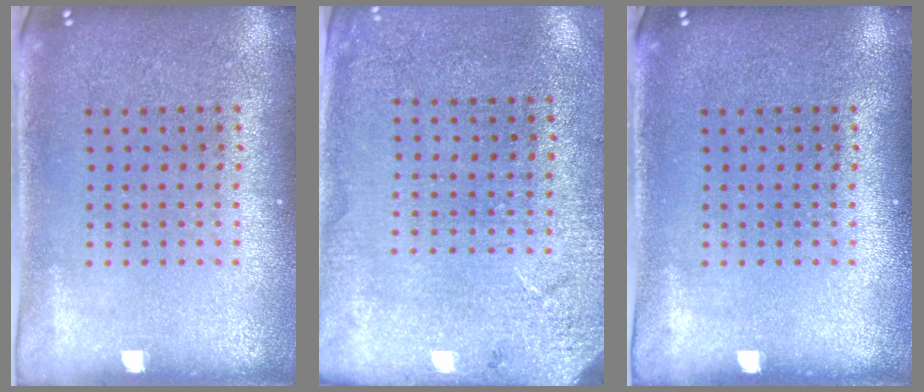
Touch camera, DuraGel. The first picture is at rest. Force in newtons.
{"total": 2.6, "press": 2.4, "slide": 0.9}
{"total": 0.0}